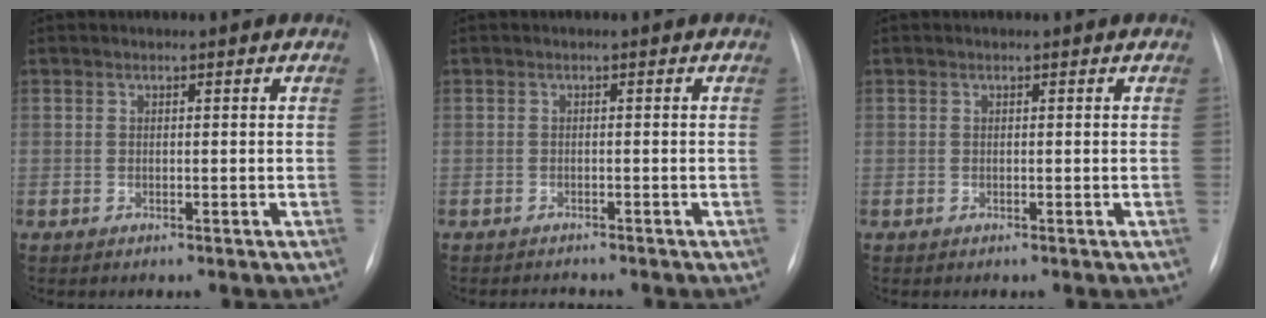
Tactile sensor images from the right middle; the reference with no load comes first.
{"total": 1.3, "force": [-1.3, 0.0, 0.0], "torque": [-0.003, -0.009, -0.016]}
{"total": 0.0}